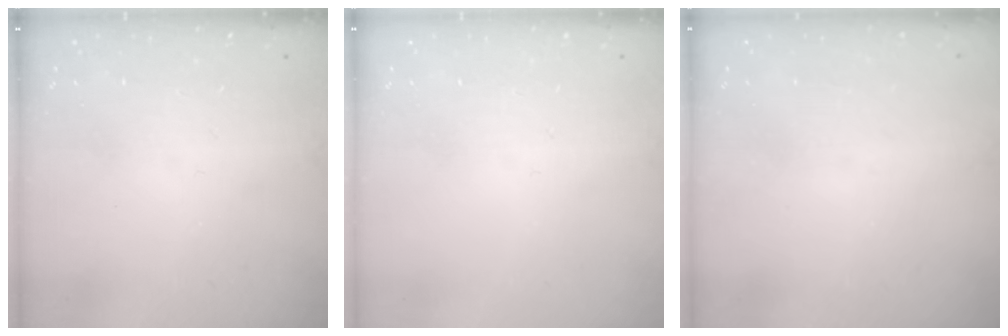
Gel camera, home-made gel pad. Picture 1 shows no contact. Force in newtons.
{"total": 0.0}
{"total": 0.9, "press": 0.9, "slide": 0.1}